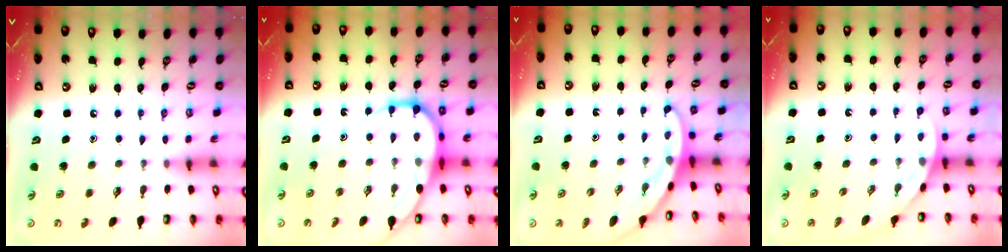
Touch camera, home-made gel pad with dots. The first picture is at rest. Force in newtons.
{"total": 12.3, "press": 12.2, "slide": 1.2}
{"total": 3.1, "press": 3.1, "slide": 0.1}
{"total": 2.6, "press": 2.6, "slide": 0.1}